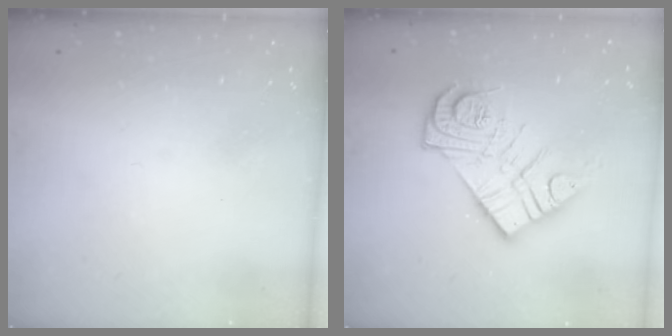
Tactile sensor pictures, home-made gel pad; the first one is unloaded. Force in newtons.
{"total": 14.7, "press": 14.7, "slide": 1.3}